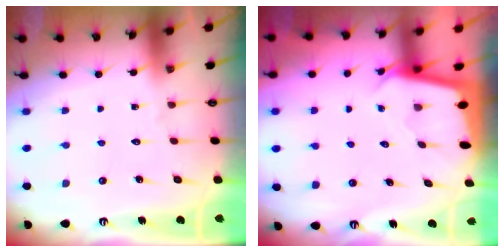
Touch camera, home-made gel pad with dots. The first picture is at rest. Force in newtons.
{"total": 1.9, "press": 1.9, "slide": 0.1}